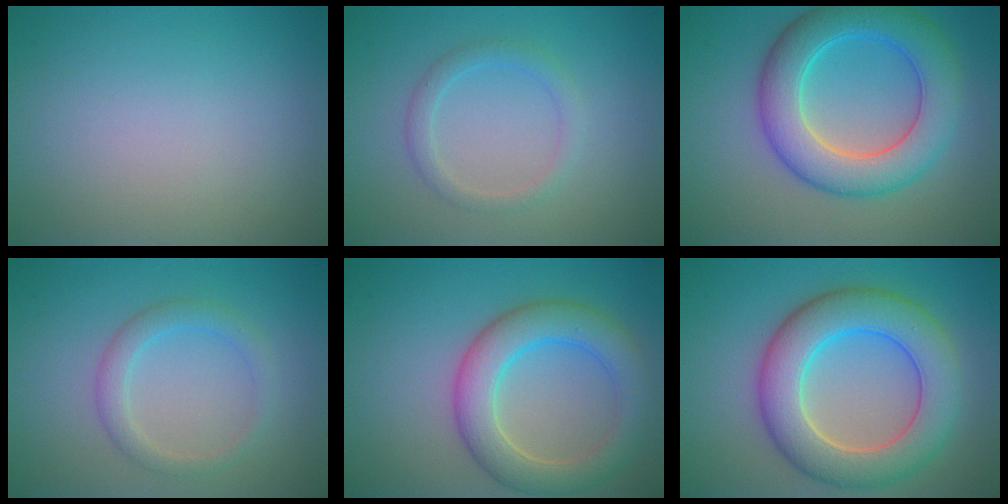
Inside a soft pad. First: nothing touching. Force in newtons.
{"total": 1.9, "press": 1.9, "slide": 0.2}
{"total": 7.8, "press": 7.8, "slide": 0.1}
{"total": 2.3, "press": 2.3, "slide": 0.1}
{"total": 6.0, "press": 6.0, "slide": 0.3}
{"total": 8.4, "press": 8.4, "slide": 0.6}